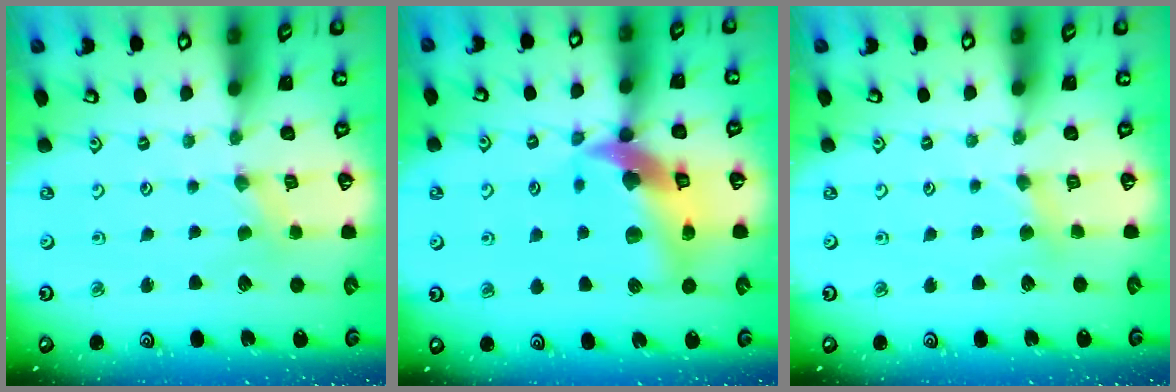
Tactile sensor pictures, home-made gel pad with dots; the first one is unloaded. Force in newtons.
{"total": 15.6, "press": 15.4, "slide": 2.1}
{"total": 2.5, "press": 2.5, "slide": 0.4}